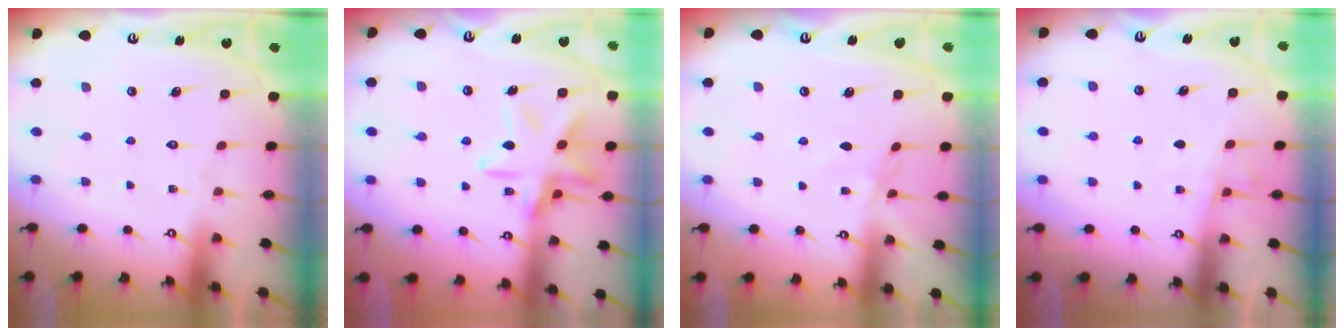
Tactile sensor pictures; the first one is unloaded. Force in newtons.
{"total": 15.9, "press": 15.8, "slide": 1.0}
{"total": 1.8, "press": 1.8, "slide": 0.4}
{"total": 5.2, "press": 5.2, "slide": 0.6}